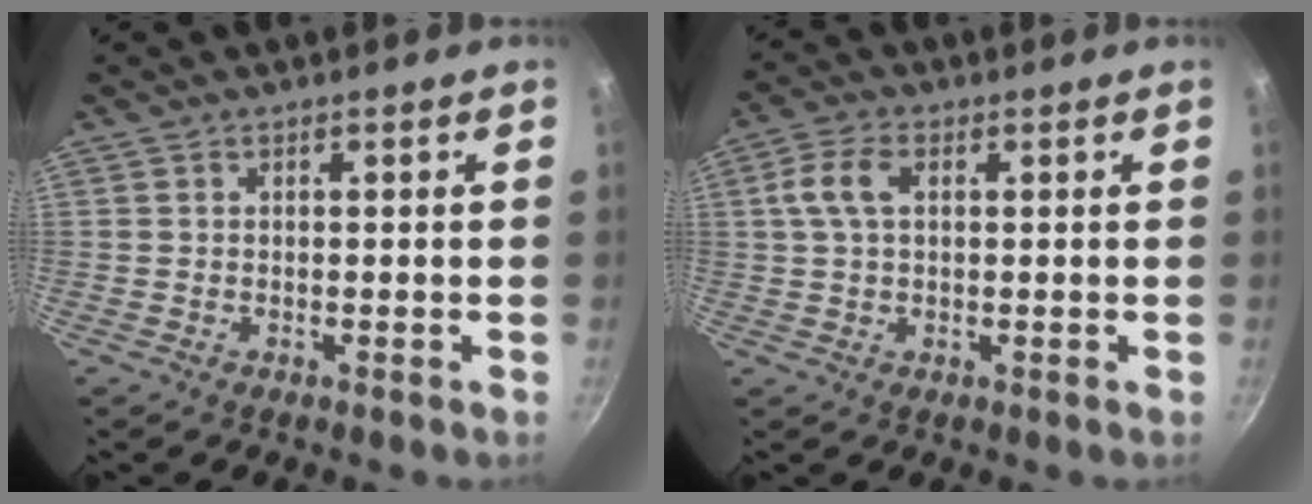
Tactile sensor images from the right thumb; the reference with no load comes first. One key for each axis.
{"total": 5.7, "fx": 1.4, "fy": 3.3, "fz": 4.4, "tx": -0.101, "ty": 0.014, "tz": 0.025}